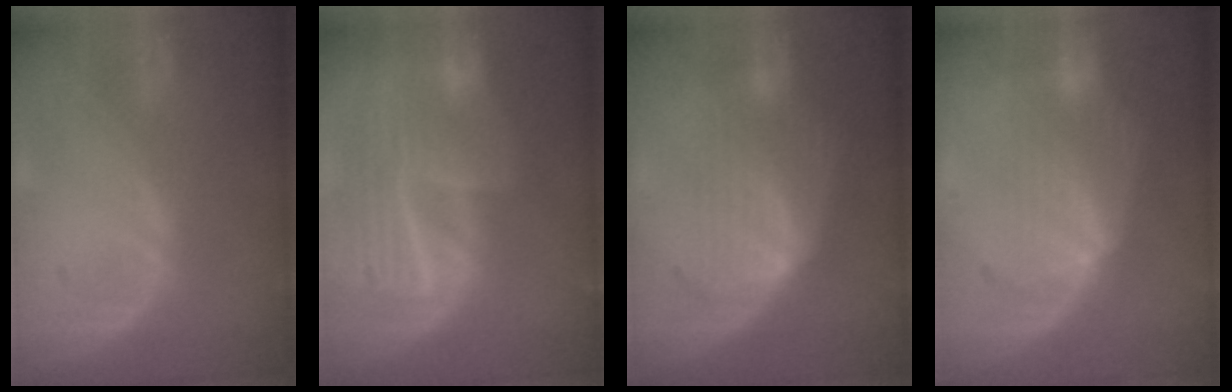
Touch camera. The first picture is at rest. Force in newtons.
{"total": 9.9, "press": 8.5, "slide": 5.0}
{"total": 7.1, "press": 6.5, "slide": 2.9}
{"total": 6.9, "press": 6.5, "slide": 2.4}